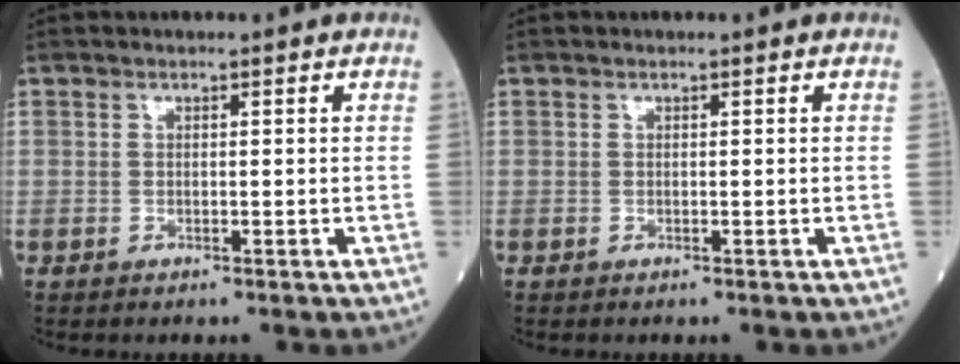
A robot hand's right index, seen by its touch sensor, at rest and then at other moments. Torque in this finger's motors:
{"motor_torque": [0.00, 0.00, 0.00, 0.00]}